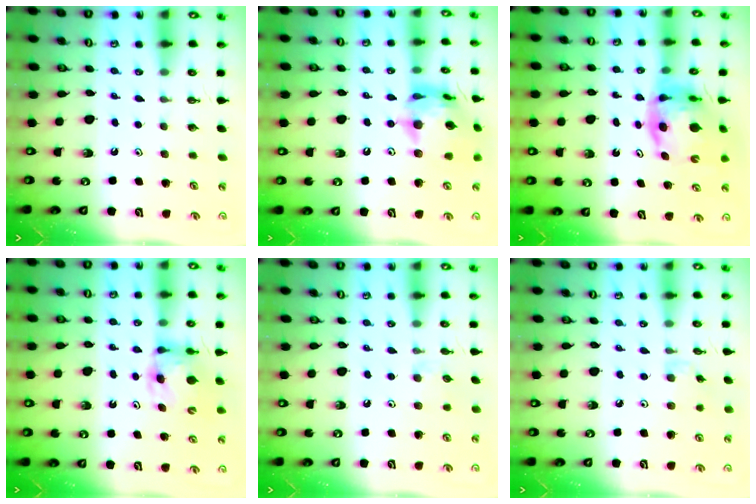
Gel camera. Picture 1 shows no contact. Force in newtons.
{"total": 16.5, "press": 16.5, "slide": 1.2}
{"total": 9.7, "press": 9.7, "slide": 1.1}
{"total": 5.7, "press": 5.7, "slide": 0.2}
{"total": 2.9, "press": 2.9, "slide": 0.3}
{"total": 1.1, "press": 1.0, "slide": 0.4}